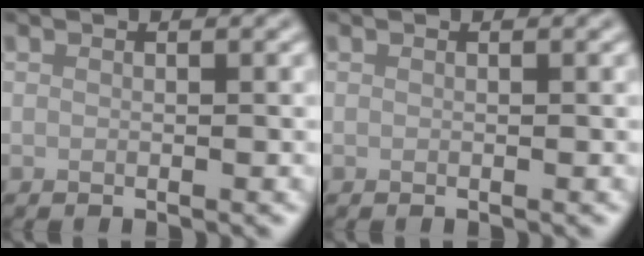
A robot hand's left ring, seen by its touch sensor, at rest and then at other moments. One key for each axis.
{"total": 0.0}